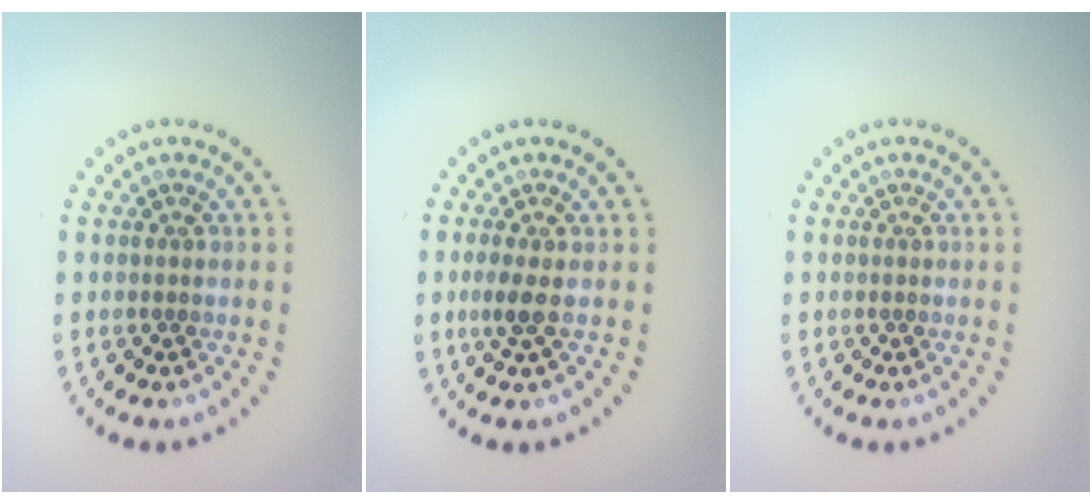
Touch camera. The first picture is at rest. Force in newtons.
{"total": 1.4, "press": 1.3, "slide": 0.7}
{"total": 0.0}